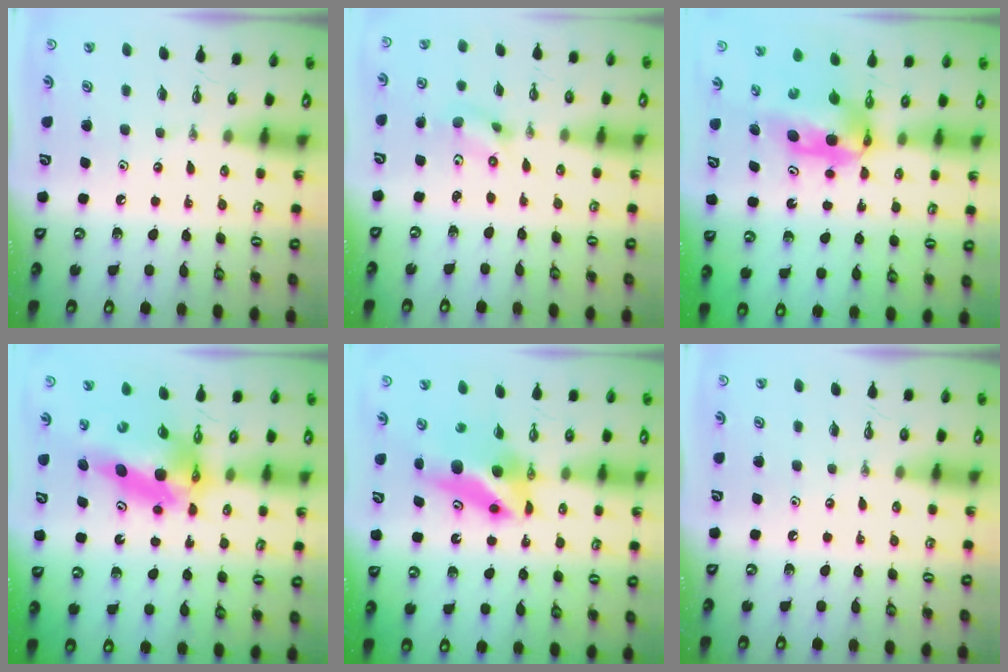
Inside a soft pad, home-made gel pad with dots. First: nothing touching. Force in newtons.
{"total": 2.9, "press": 1.1, "slide": 2.7}
{"total": 5.4, "press": 5.4, "slide": 0.5}
{"total": 11.9, "press": 11.8, "slide": 1.2}
{"total": 7.1, "press": 7.0, "slide": 0.8}
{"total": 0.0}